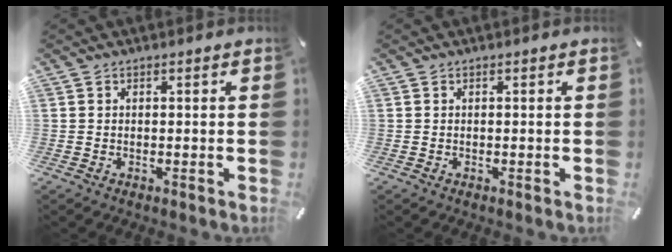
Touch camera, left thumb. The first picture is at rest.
{"total": 0.0}